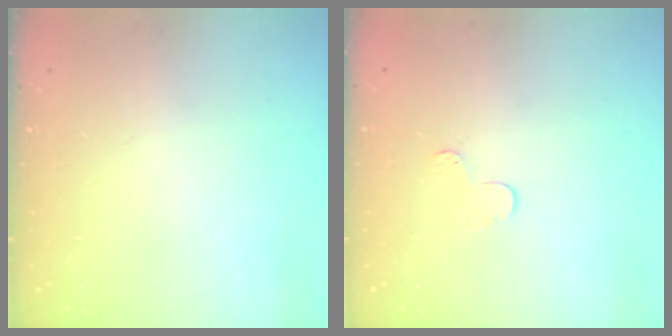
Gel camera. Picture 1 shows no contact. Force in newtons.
{"total": 4.1, "press": 4.1, "slide": 0.4}